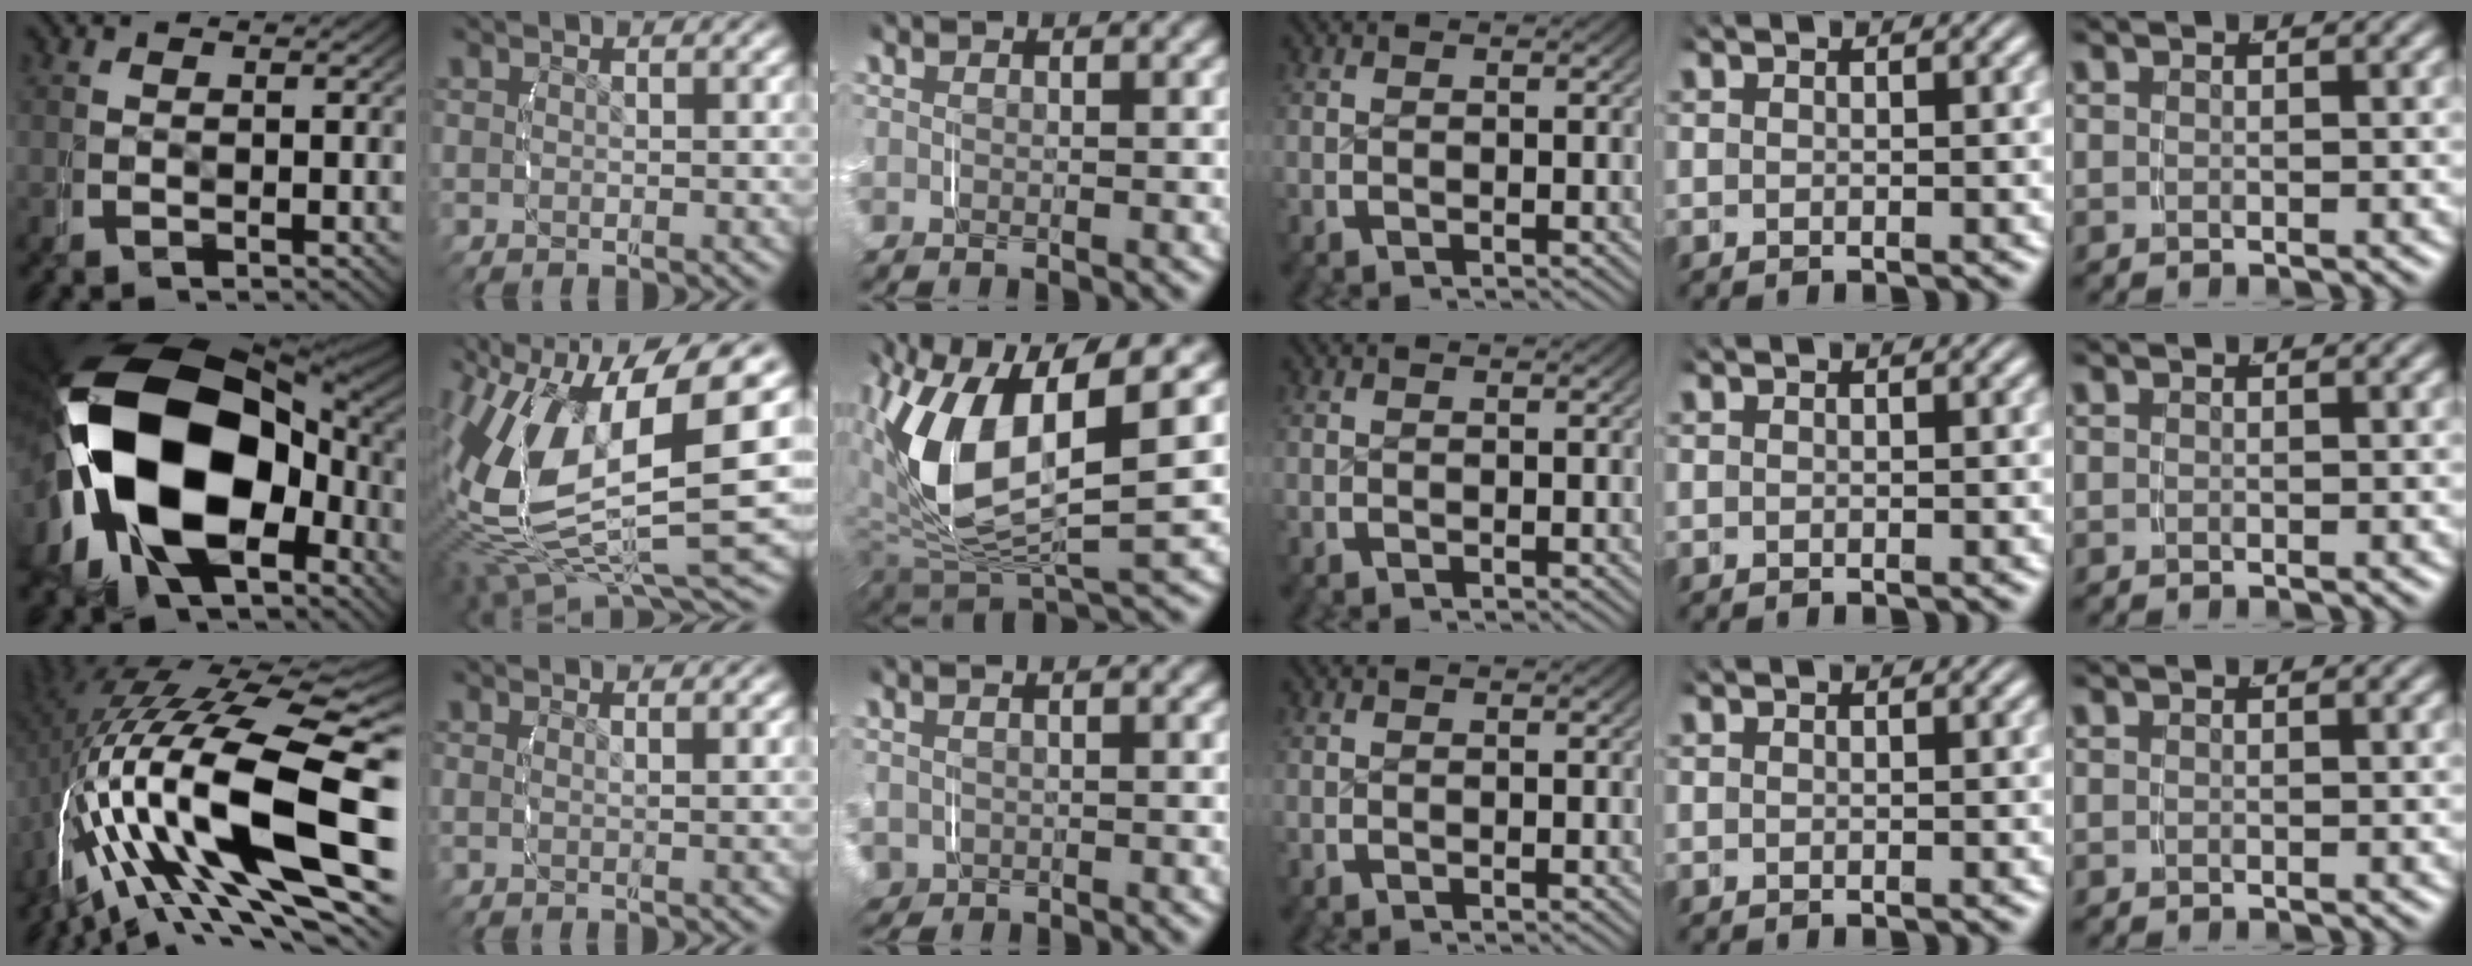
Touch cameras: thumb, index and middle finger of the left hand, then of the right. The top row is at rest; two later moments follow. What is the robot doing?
{"motion": "grasp_and_lifting", "object": "router"}